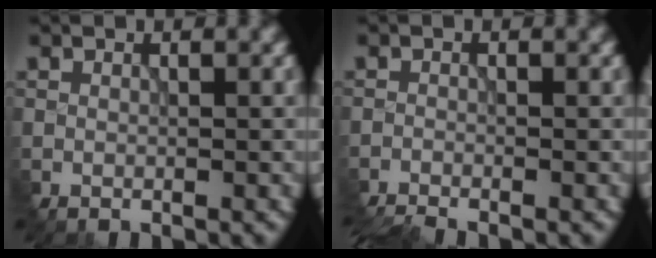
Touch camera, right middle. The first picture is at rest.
{"total": 3.9, "force": [-3.1, 1.2, 2.0], "torque": [-0.017, -0.007, -0.039]}